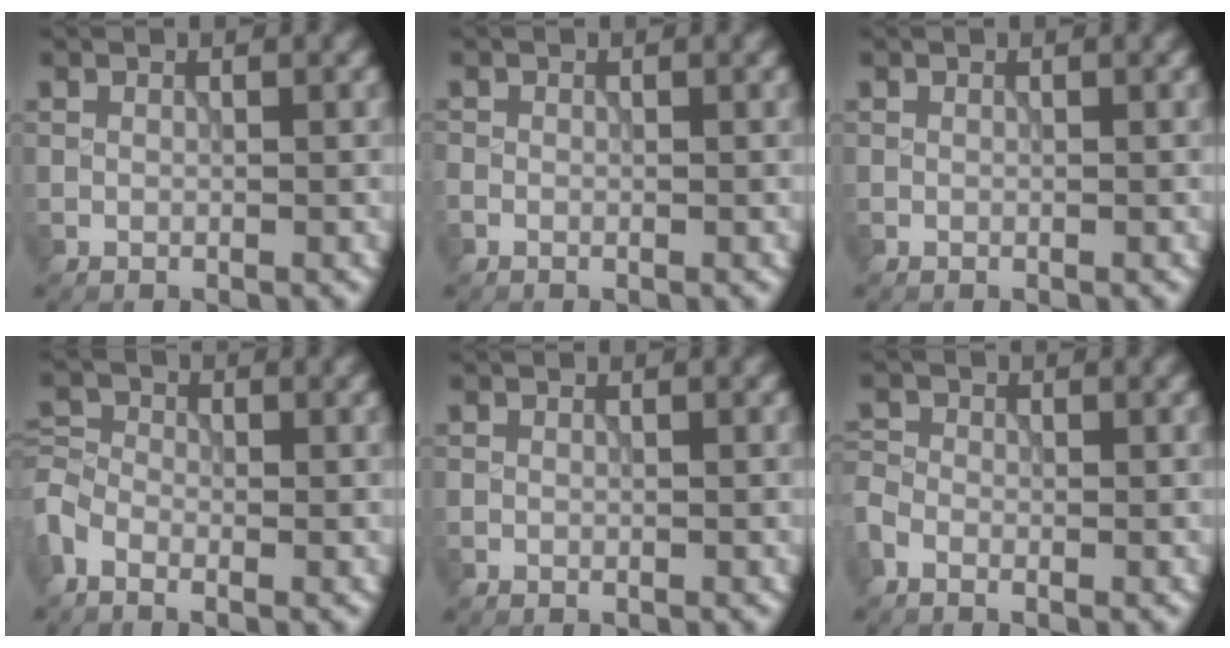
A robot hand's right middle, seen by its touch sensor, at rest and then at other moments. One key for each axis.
{"total": 0.5, "fx": -0.3, "fy": 0.4, "fz": 0.1, "tx": -0.003, "ty": -0.003, "tz": -0.008}
{"total": 0.0}
{"total": 2.7, "fx": -1.5, "fy": 1.6, "fz": 1.6, "tx": -0.039, "ty": 0.001, "tz": -0.048}
{"total": 0.0}
{"total": 1.7, "fx": -1.1, "fy": 1.0, "fz": 0.8, "tx": -0.022, "ty": 0.000, "tz": -0.035}